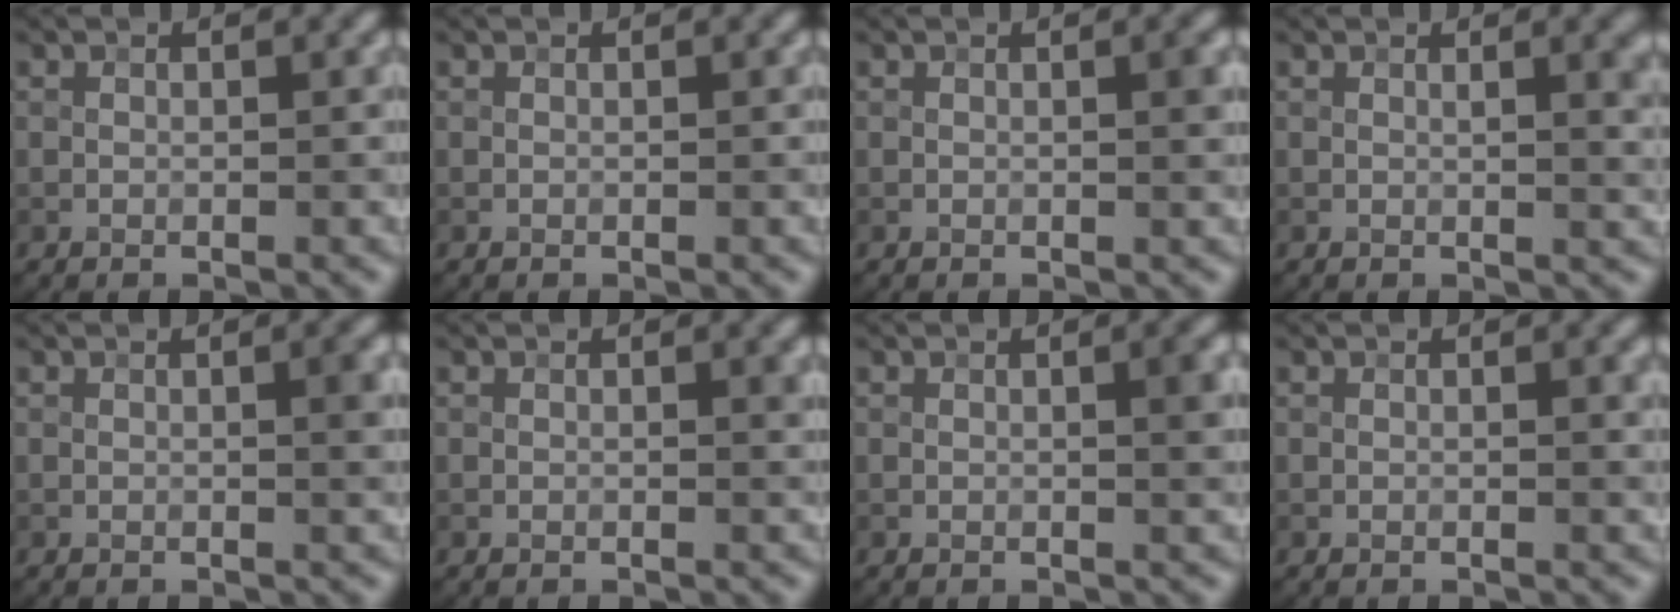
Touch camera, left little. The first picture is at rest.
{"total": 0.0}
{"total": 1.2, "force": [0.1, 0.2, 1.1], "torque": [-0.016, 0.001, 0.002]}
{"total": 3.1, "force": [0.7, 0.9, 2.8], "torque": [-0.025, 0.007, 0.006]}
{"total": 1.8, "force": [0.2, 0.4, 1.8], "torque": [-0.022, 0.003, 0.001]}
{"total": 0.6, "force": [0.2, 0.1, 0.5], "torque": [-0.005, -0.001, 0.001]}
{"total": 2.1, "force": [0.2, 0.4, 2.1], "torque": [-0.025, 0.003, 0.002]}
{"total": 1.0, "force": [0.2, 0.2, 0.9], "torque": [-0.011, 0.001, 0.002]}